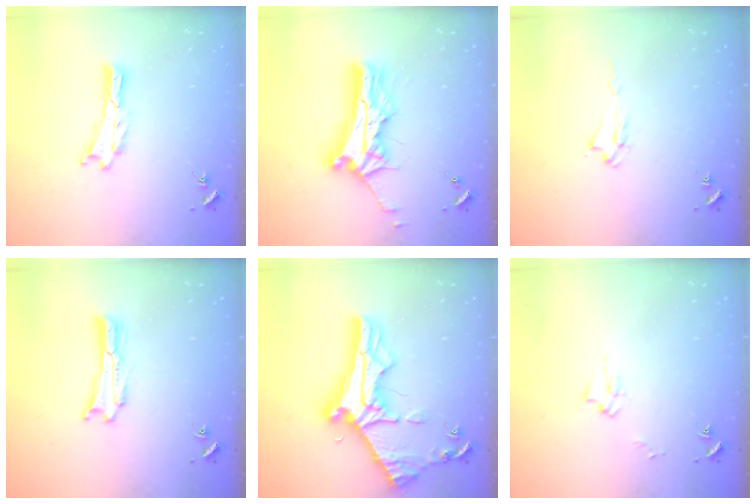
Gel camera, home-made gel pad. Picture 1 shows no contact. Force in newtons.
{"total": 11.0, "press": 11.0, "slide": 0.8}
{"total": 1.9, "press": 1.8, "slide": 0.4}
{"total": 0.0}
{"total": 11.2, "press": 11.1, "slide": 1.2}
{"total": 2.6, "press": 2.6, "slide": 0.3}